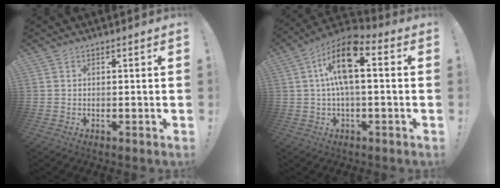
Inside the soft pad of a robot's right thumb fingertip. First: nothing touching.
{"total": 14.1, "force": [3.2, 5.5, 12.6], "torque": [-0.223, 0.003, 0.051]}